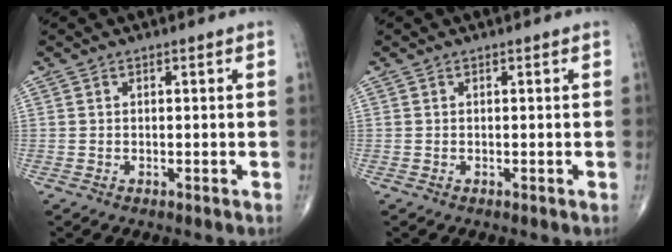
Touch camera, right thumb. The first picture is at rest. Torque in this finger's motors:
{"motor_torque": [-0.01, 0.01, 0.03, 0.03, 0.00]}